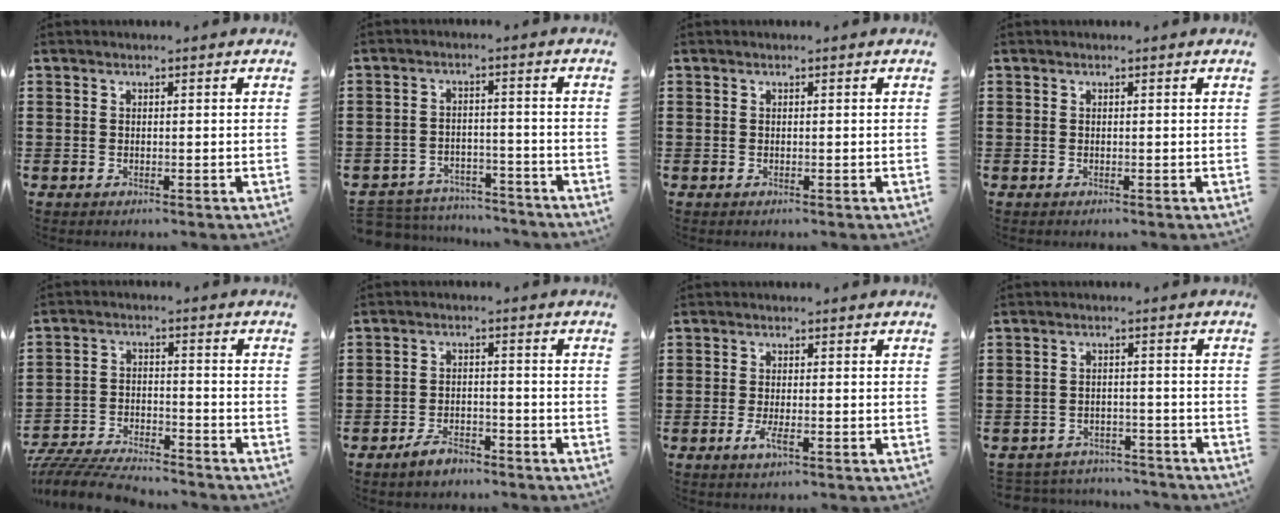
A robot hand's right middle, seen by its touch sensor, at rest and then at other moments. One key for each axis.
{"total": 4.6, "fx": -4.5, "fy": 0.9, "fz": -0.1, "tx": -0.012, "ty": 0.005, "tz": -0.098}
{"total": 0.0}
{"total": 0.0}
{"total": 7.1, "fx": -6.8, "fy": 0.9, "fz": 1.6, "tx": -0.036, "ty": 0.008, "tz": -0.134}
{"total": 3.3, "fx": -2.9, "fy": 1.2, "fz": 1.2, "tx": -0.028, "ty": 0.006, "tz": -0.058}
{"total": 2.5, "fx": -0.9, "fy": 0.6, "fz": 2.3, "tx": -0.053, "ty": -0.006, "tz": -0.020}
{"total": 3.1, "fx": -3.1, "fy": 0.5, "fz": -0.3, "tx": -0.004, "ty": 0.001, "tz": -0.068}